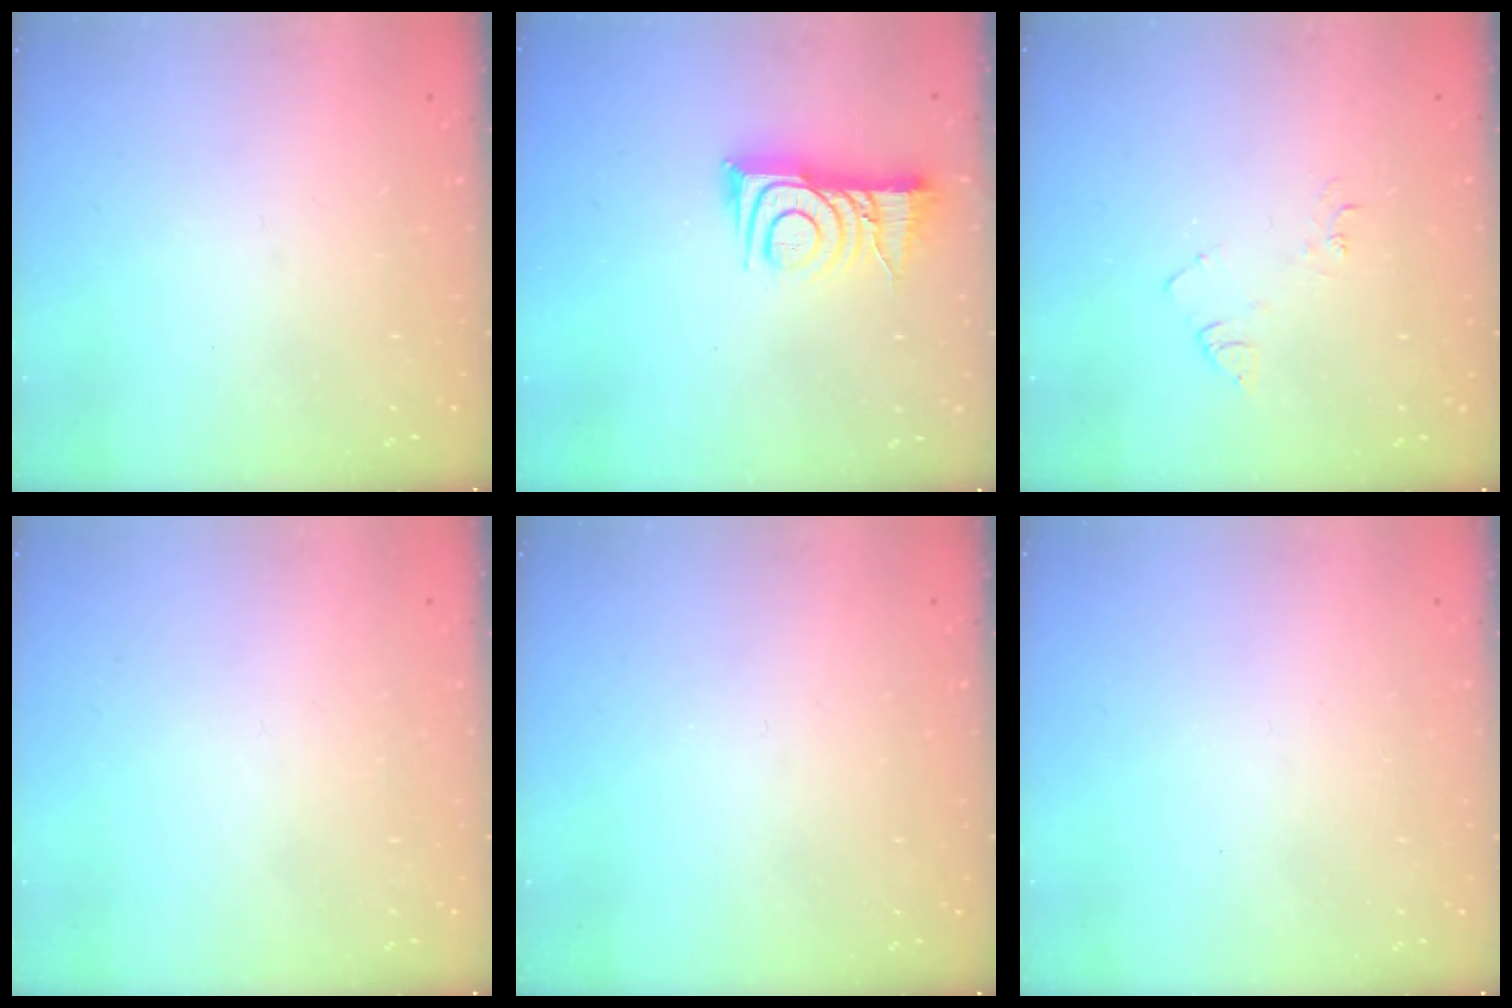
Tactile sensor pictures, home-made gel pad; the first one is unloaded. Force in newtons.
{"total": 9.8, "press": 9.8, "slide": 0.6}
{"total": 5.7, "press": 5.7, "slide": 0.5}
{"total": 1.7, "press": 1.6, "slide": 0.1}
{"total": 0.0}
{"total": 1.6, "press": 1.6, "slide": 0.1}